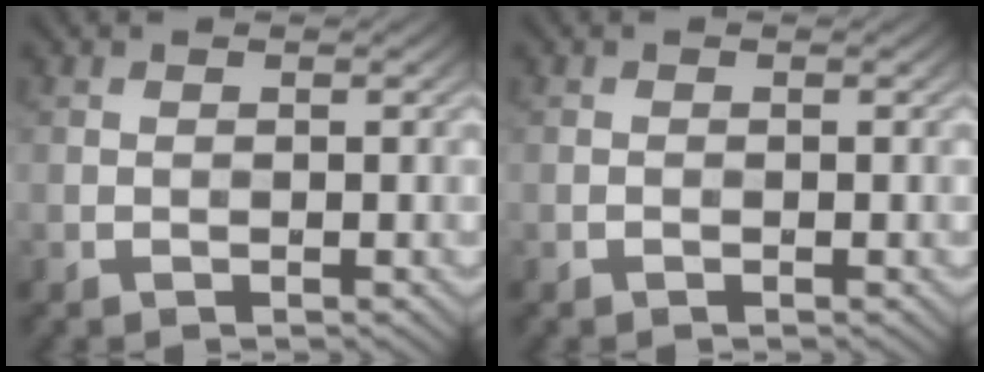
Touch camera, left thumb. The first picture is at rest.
{"total": 0.0}